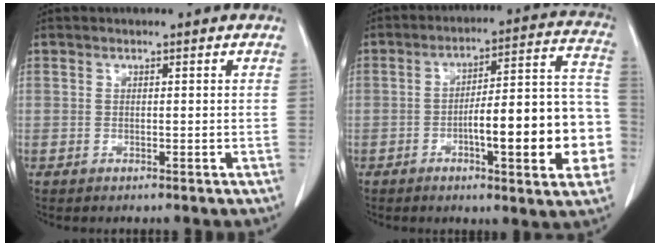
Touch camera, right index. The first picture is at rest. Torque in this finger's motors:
{"motor_torque": [1.79, -0.35, 0.53, 0.10]}